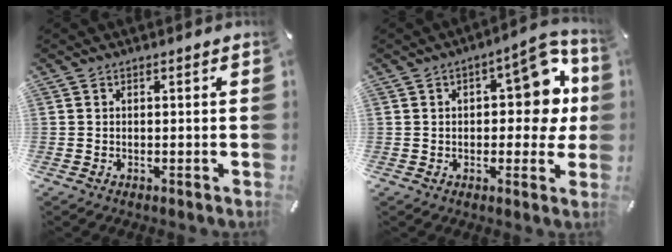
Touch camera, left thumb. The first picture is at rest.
{"total": 14.2, "force": [2.5, 7.2, 12.0], "torque": [-0.136, -0.013, 0.037]}